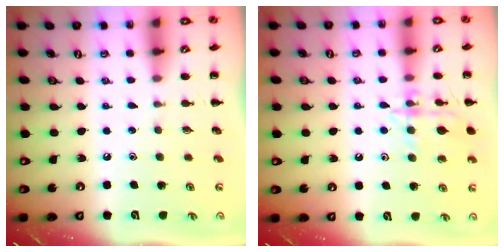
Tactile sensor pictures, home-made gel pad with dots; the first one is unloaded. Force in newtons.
{"total": 14.4, "press": 14.4, "slide": 1.3}